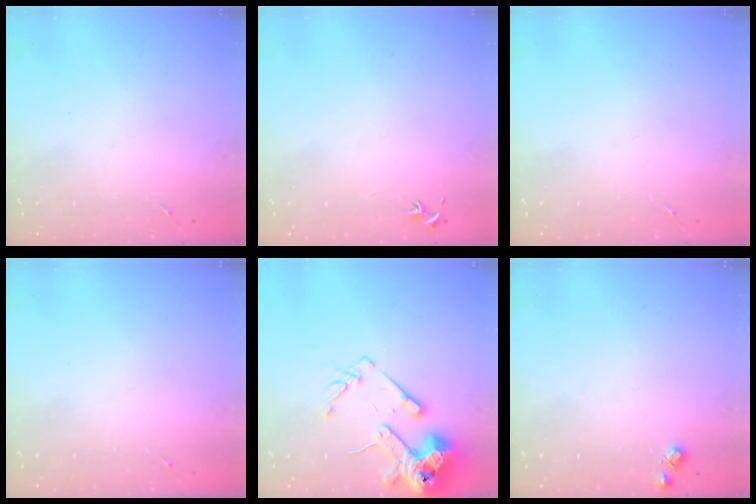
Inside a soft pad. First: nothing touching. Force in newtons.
{"total": 0.8, "press": 0.7, "slide": 0.3}
{"total": 0.0}
{"total": 0.0}
{"total": 15.2, "press": 14.9, "slide": 2.8}
{"total": 6.6, "press": 6.6, "slide": 0.6}